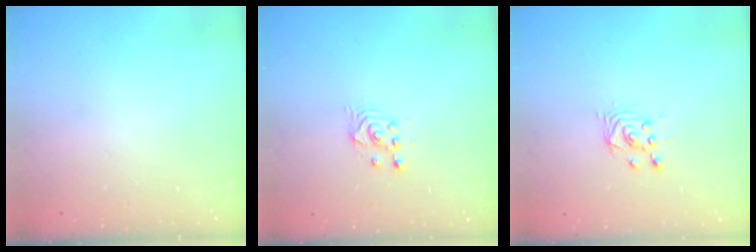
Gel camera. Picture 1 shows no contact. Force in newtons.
{"total": 2.5, "press": 2.5, "slide": 0.1}
{"total": 2.7, "press": 2.7, "slide": 0.1}